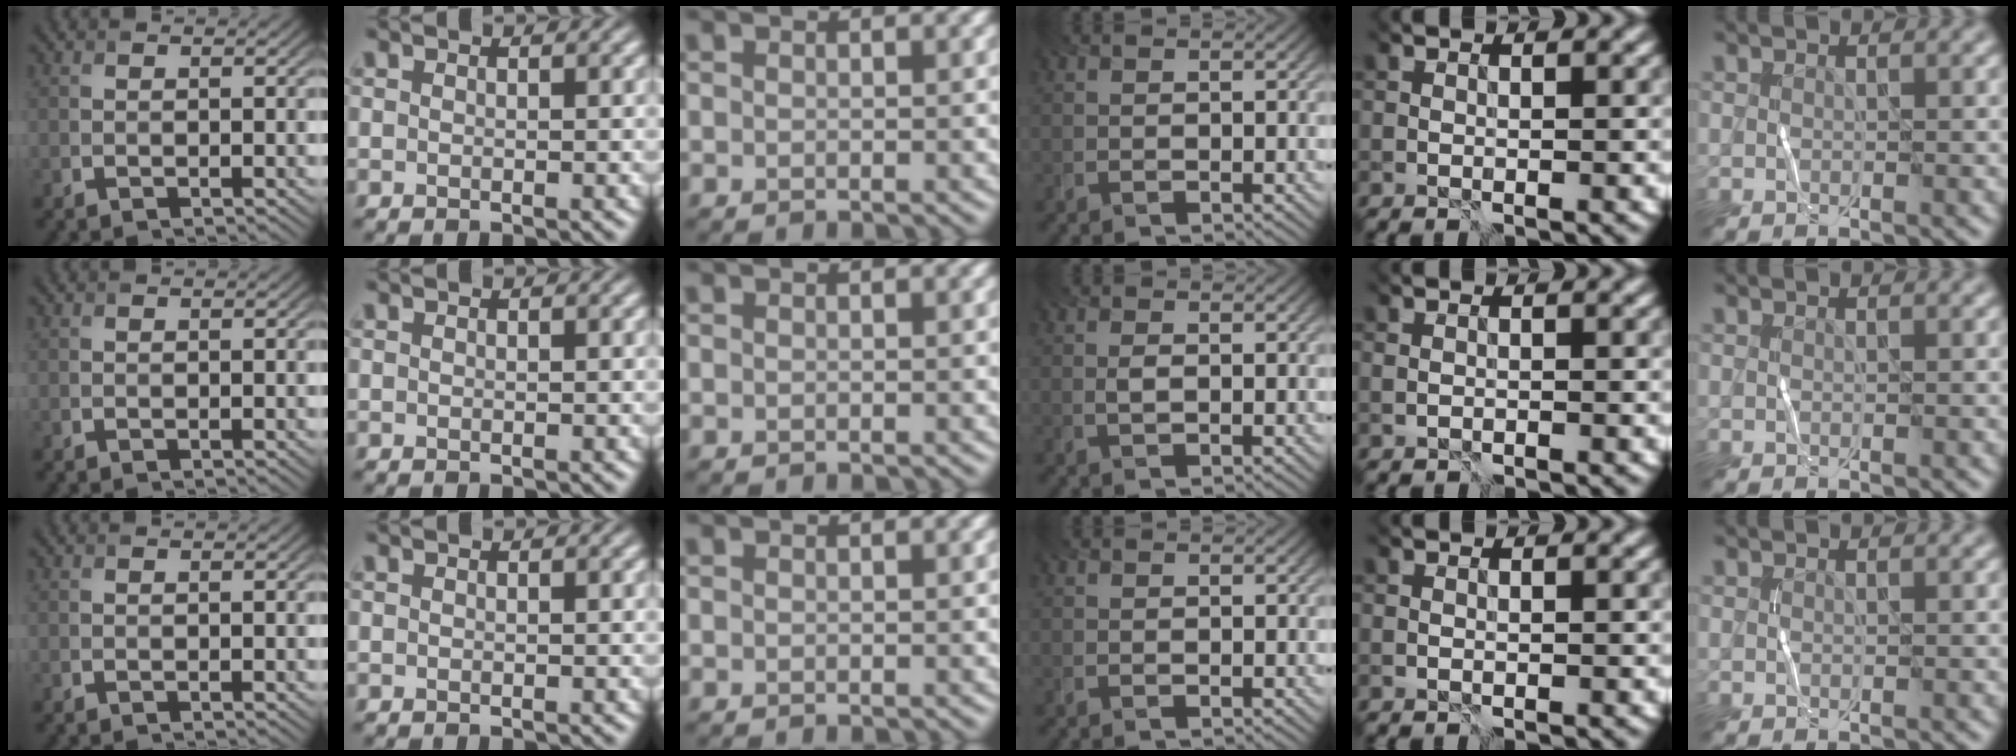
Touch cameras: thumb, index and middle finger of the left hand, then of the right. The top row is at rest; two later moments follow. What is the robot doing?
{"motion": "wrap", "object": "cellophane"}